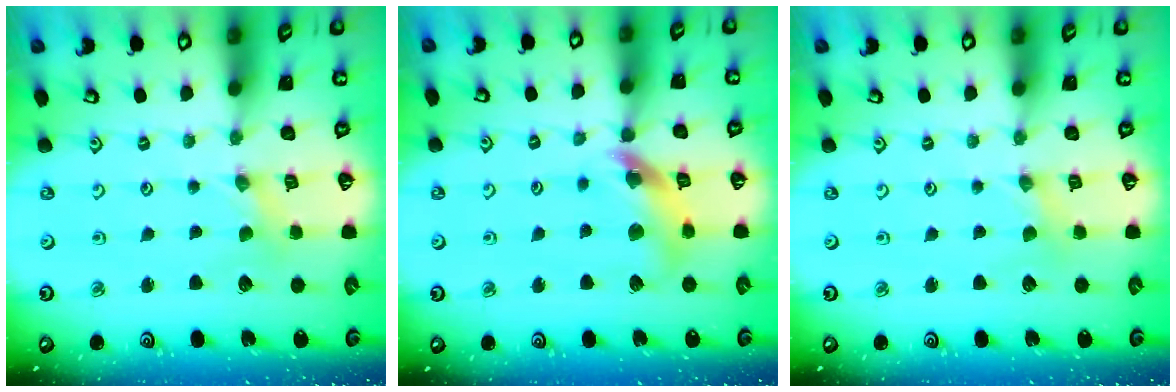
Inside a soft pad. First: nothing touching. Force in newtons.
{"total": 13.0, "press": 12.9, "slide": 1.6}
{"total": 0.8, "press": 0.8, "slide": 0.2}